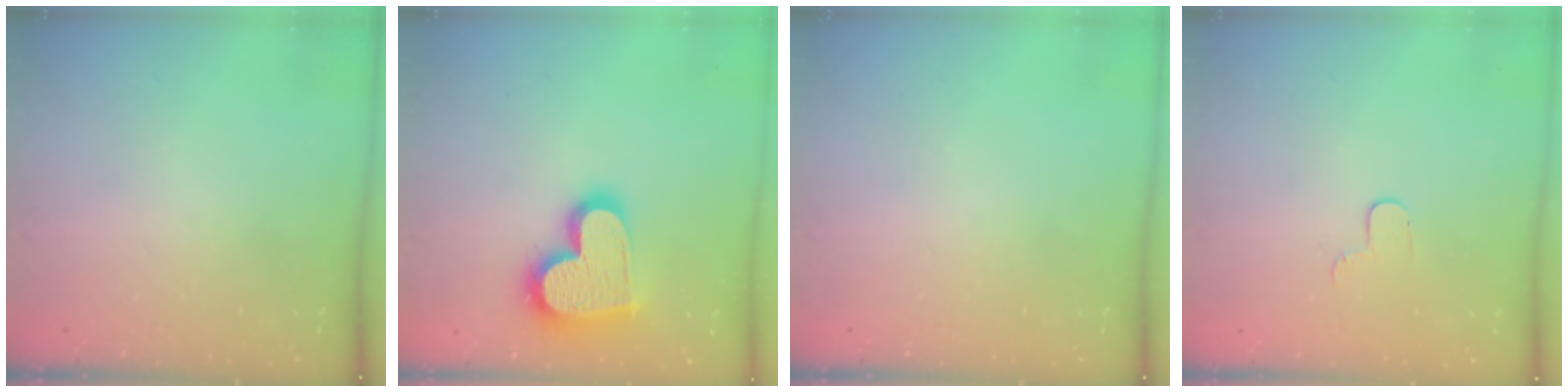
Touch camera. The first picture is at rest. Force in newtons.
{"total": 20.6, "press": 20.5, "slide": 1.4}
{"total": 0.0}
{"total": 4.0, "press": 3.9, "slide": 0.3}